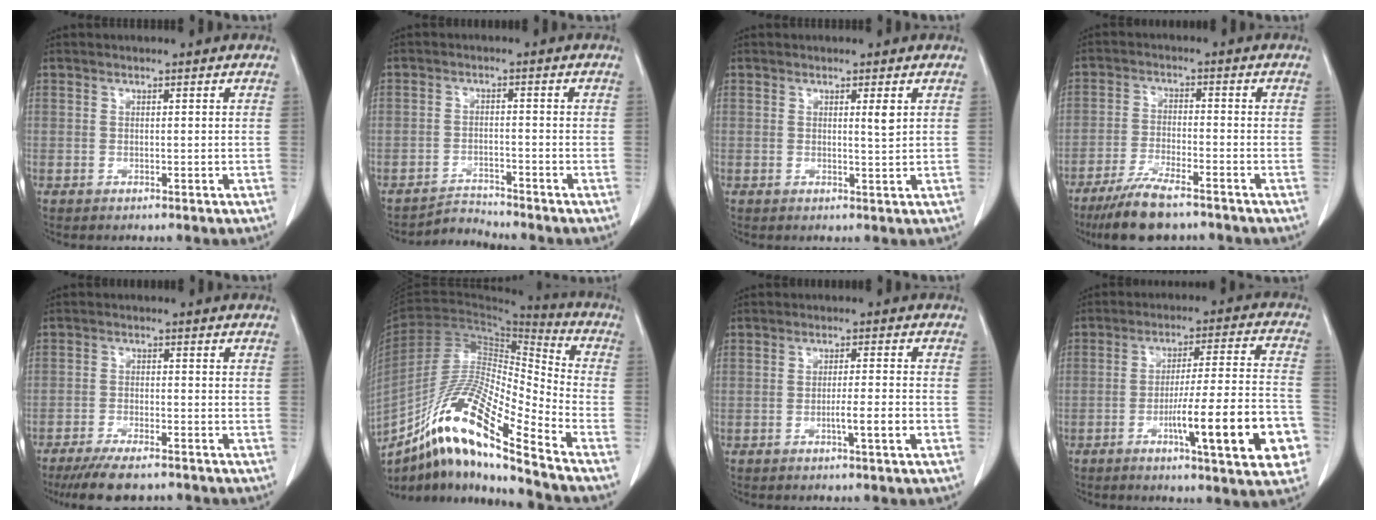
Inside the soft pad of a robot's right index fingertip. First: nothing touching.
{"total": 3.1, "force": [-2.8, -0.1, -1.4], "torque": [0.030, -0.004, -0.046]}
{"total": 1.7, "force": [0.7, -0.1, 1.6], "torque": [-0.026, -0.005, 0.011]}
{"total": 9.2, "force": [-7.2, 1.8, 5.4], "torque": [-0.099, -0.021, -0.125]}
{"total": 8.2, "force": [-6.7, 1.8, 4.4], "torque": [-0.068, -0.016, -0.110]}
{"total": 18.8, "force": [-12.8, 1.4, 13.7], "torque": [-0.264, -0.008, -0.230]}
{"total": 3.7, "force": [-1.4, -0.3, 3.4], "torque": [-0.054, -0.003, -0.024]}
{"total": 16.7, "force": [-6.1, 1.3, 15.5], "torque": [-0.198, 0.008, -0.082]}